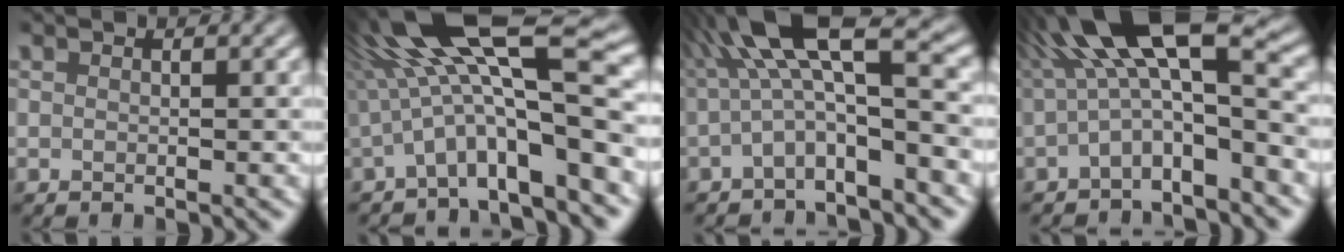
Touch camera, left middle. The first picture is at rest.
{"total": 12.6, "force": [0.3, 2.9, 12.2], "torque": [-0.200, 0.032, 0.006]}
{"total": 8.4, "force": [-0.5, 2.2, 8.1], "torque": [-0.142, 0.034, -0.031]}
{"total": 9.7, "force": [-0.5, 2.9, 9.3], "torque": [-0.161, 0.033, -0.031]}